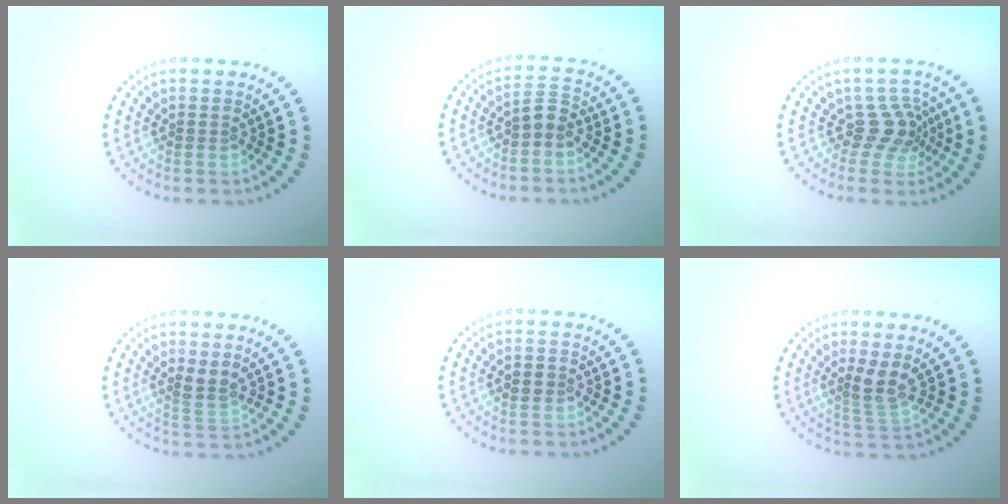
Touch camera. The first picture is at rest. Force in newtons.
{"total": 1.7, "press": 1.4, "slide": 0.9}
{"total": 2.8, "press": 1.9, "slide": 2.0}
{"total": 1.8, "press": 1.4, "slide": 1.2}
{"total": 1.2, "press": 1.1, "slide": 0.2}
{"total": 2.4, "press": 1.8, "slide": 1.6}